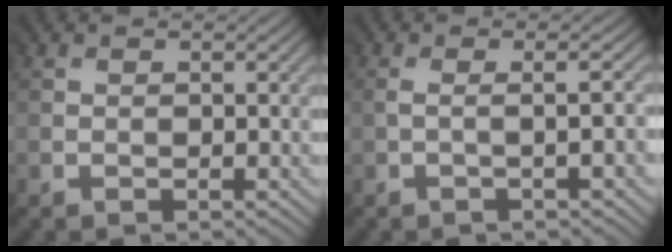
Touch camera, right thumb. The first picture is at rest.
{"total": 1.9, "force": [-0.5, 0.2, 1.8], "torque": [-0.015, 0.005, -0.011]}